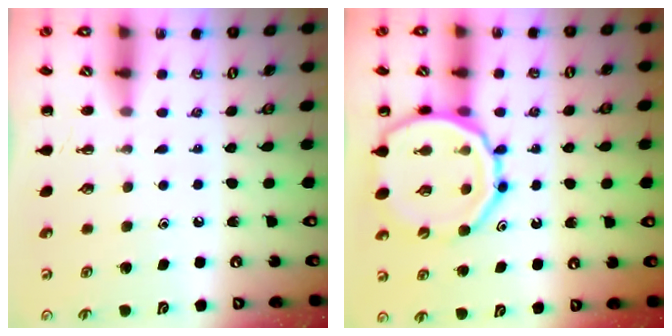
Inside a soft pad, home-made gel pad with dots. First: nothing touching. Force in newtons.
{"total": 15.5, "press": 15.2, "slide": 2.9}